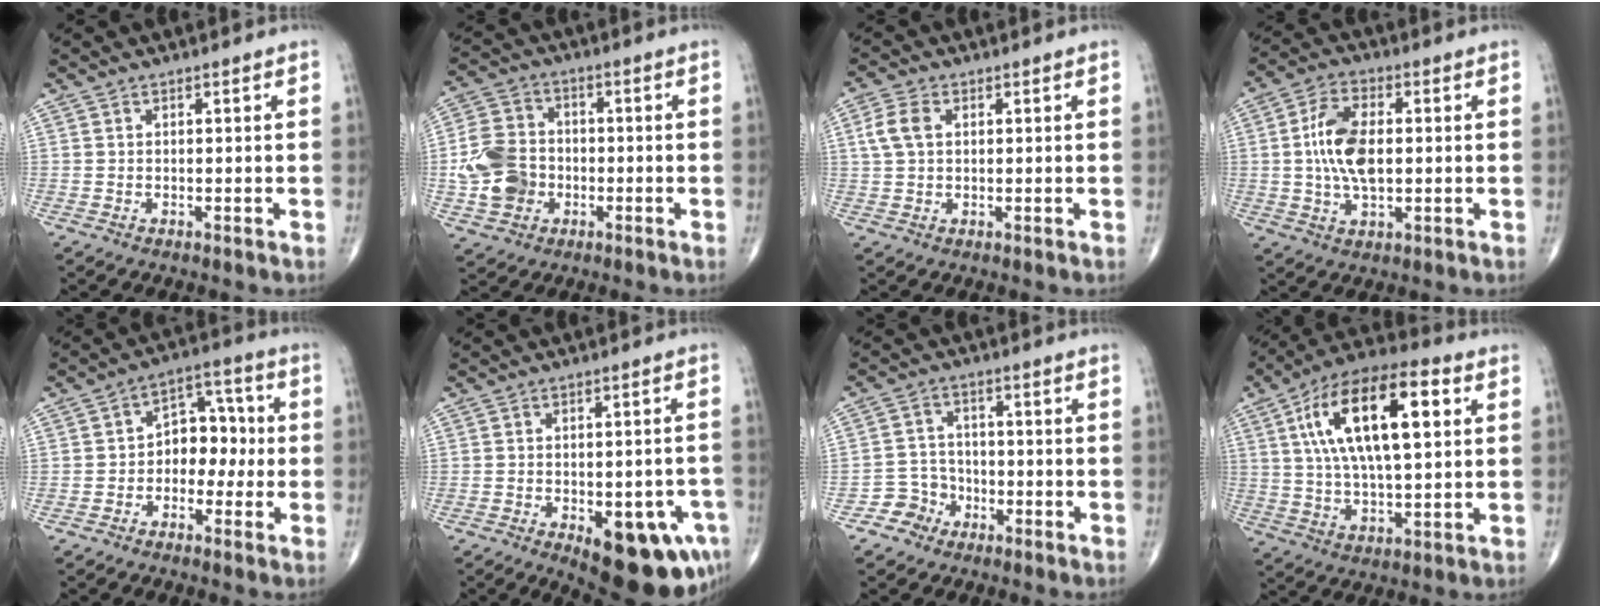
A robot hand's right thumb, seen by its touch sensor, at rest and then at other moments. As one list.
[{"total": 10.8, "force": [-2.1, 8.8, 5.9], "torque": [-0.097, 0.016, -0.043]}, {"total": 4.8, "force": [1.2, 3.1, 3.5], "torque": [-0.079, 0.008, 0.021]}, {"total": 10.6, "force": [0.4, 5.5, 9.1], "torque": [-0.174, 0.004, 0.007]}, {"total": 8.6, "force": [-0.9, 6.1, 5.9], "torque": [-0.044, 0.037, -0.030]}, {"total": 15.7, "force": [-6.8, 6.9, 12.3], "torque": [-0.111, 0.020, -0.071]}, {"total": 4.9, "force": [-2.8, 4.0, 0.0], "torque": [0.035, 0.028, -0.056]}, {"total": 21.0, "force": [5.7, 8.4, 18.4], "torque": [-0.319, 0.011, 0.089]}]